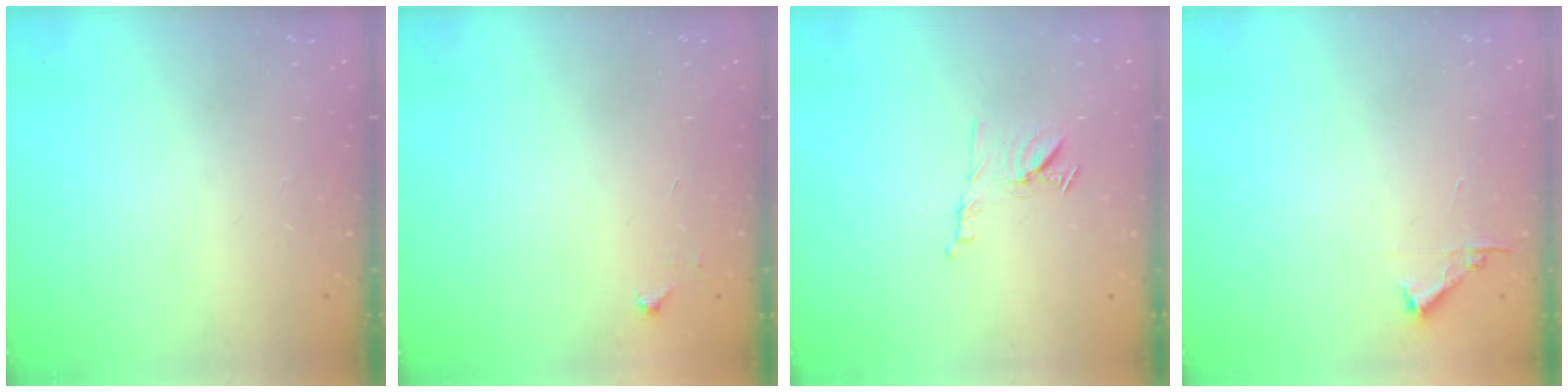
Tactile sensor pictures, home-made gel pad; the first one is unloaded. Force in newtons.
{"total": 3.3, "press": 3.2, "slide": 0.4}
{"total": 8.2, "press": 8.1, "slide": 1.2}
{"total": 4.4, "press": 4.4, "slide": 0.4}